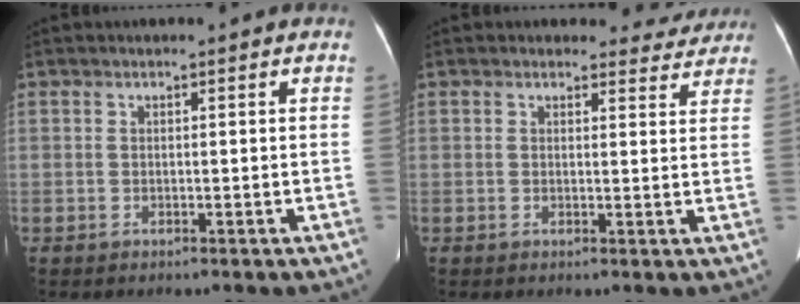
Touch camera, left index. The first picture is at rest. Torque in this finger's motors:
{"motor_torque": [0.15, -0.31, 0.03, 0.02]}